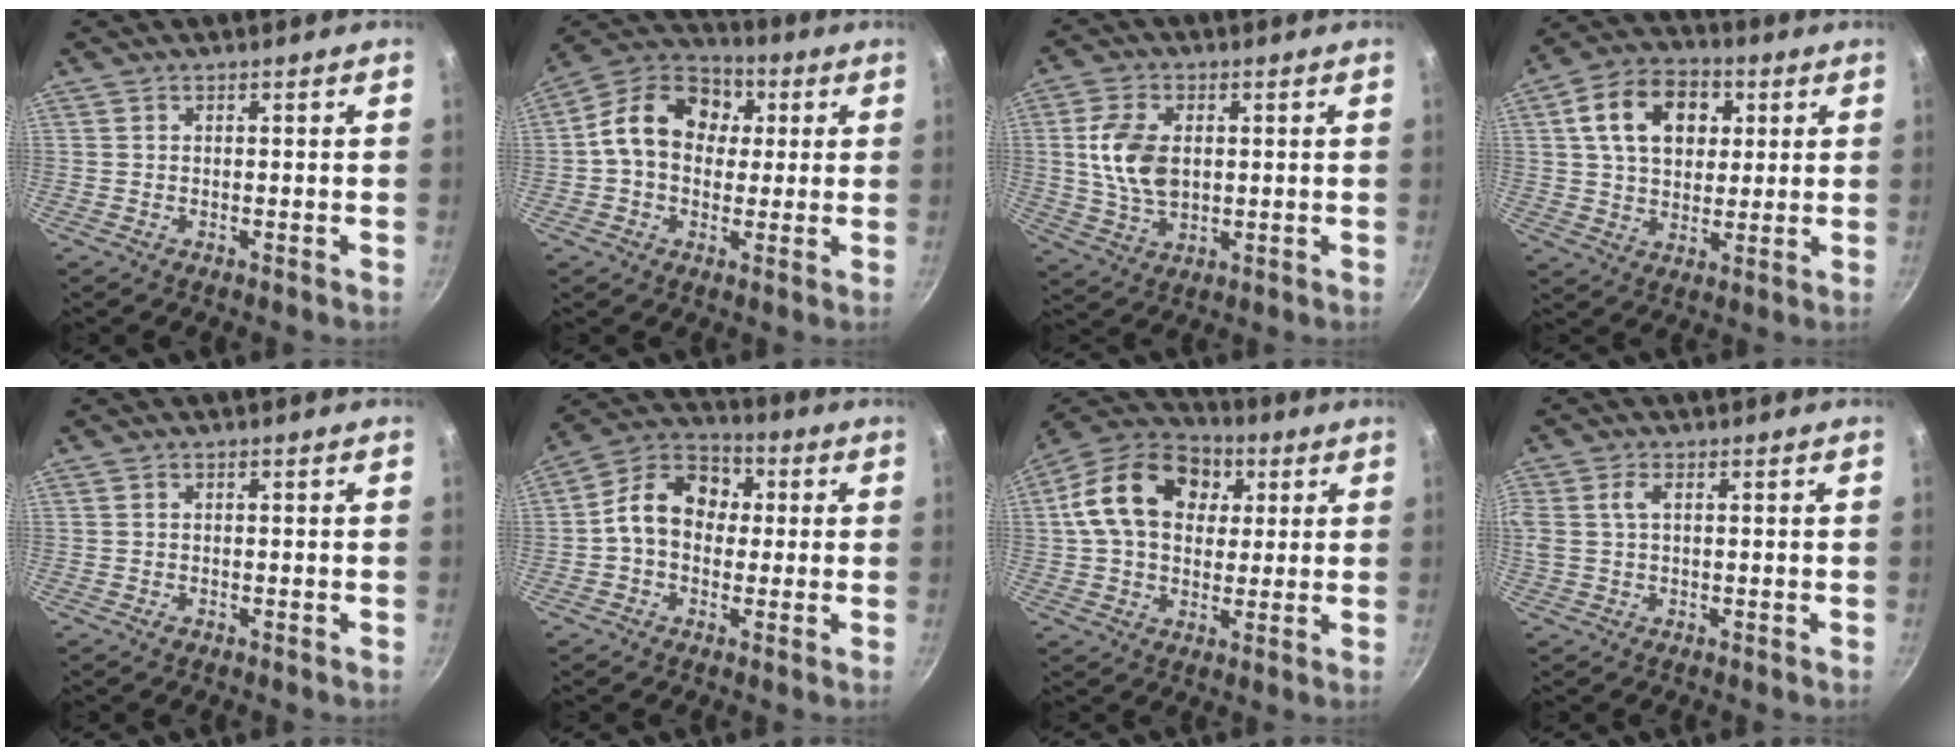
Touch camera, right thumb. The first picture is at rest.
{"total": 14.7, "force": [2.3, 11.4, 9.0], "torque": [-0.119, 0.025, 0.017]}
{"total": 10.3, "force": [1.3, 6.5, 7.9], "torque": [-0.142, -0.005, 0.025]}
{"total": 14.3, "force": [4.1, 10.1, 9.3], "torque": [-0.129, 0.009, 0.058]}
{"total": 0.7, "force": [-0.3, 0.5, 0.3], "torque": [-0.004, 0.000, -0.006]}
{"total": 11.8, "force": [0.6, 9.2, 7.4], "torque": [-0.086, 0.031, -0.014]}
{"total": 18.0, "force": [4.5, 13.1, 11.6], "torque": [-0.180, 0.018, 0.061]}
{"total": 4.3, "force": [0.9, 2.3, 3.5], "torque": [-0.073, 0.008, 0.018]}